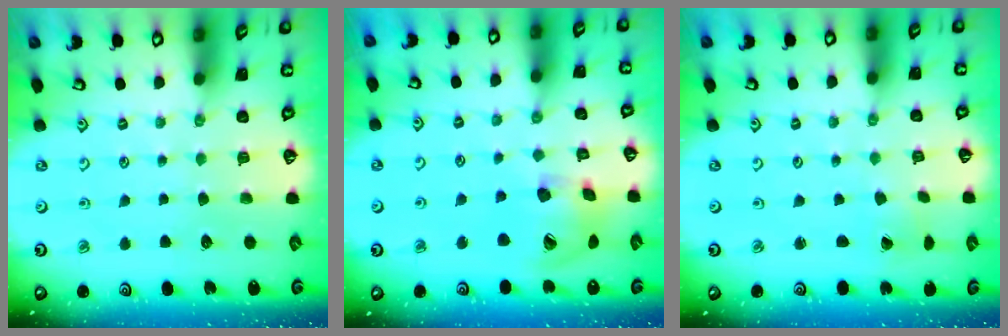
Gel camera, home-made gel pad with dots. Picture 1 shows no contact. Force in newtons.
{"total": 17.3, "press": 17.2, "slide": 2.6}
{"total": 1.2, "press": 1.2, "slide": 0.4}